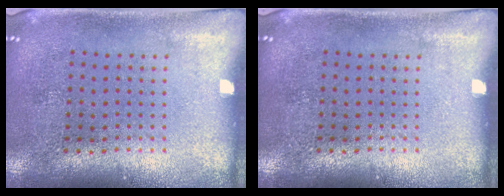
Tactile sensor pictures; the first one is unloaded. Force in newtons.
{"total": 0.0}